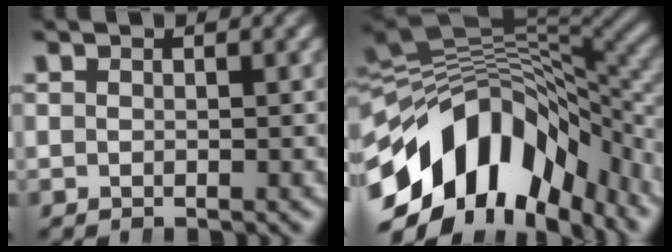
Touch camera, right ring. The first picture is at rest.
{"total": 15.0, "force": [-4.6, 10.1, 10.0], "torque": [-0.176, -0.008, -0.069]}